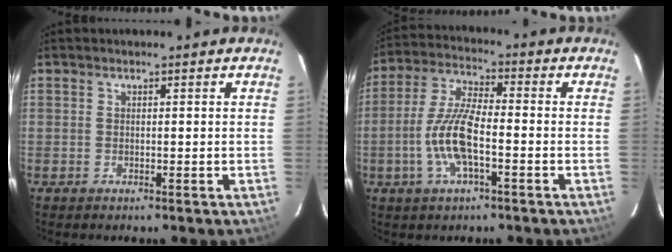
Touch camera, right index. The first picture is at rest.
{"total": 10.4, "force": [-3.2, 2.7, 9.5], "torque": [-0.202, 0.001, -0.064]}